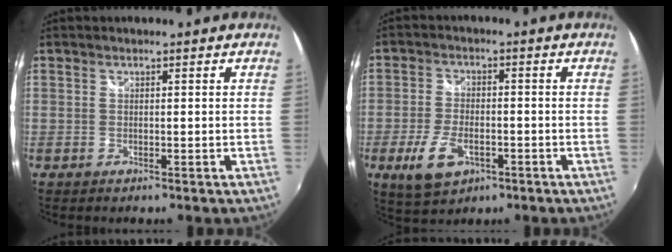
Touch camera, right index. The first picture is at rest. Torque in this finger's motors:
{"motor_torque": [0.66, -0.52, 0.39, 0.06]}